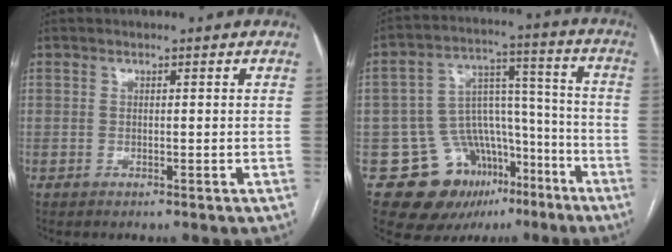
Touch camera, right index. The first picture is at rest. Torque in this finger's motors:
{"motor_torque": [0.07, -0.28, -0.43, -0.20]}